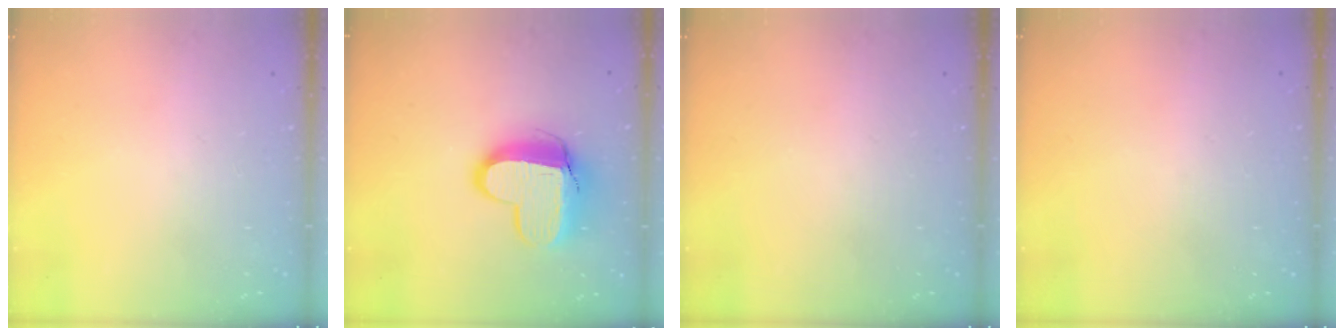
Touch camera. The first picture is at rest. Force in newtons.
{"total": 12.3, "press": 12.2, "slide": 1.3}
{"total": 0.0}
{"total": 0.0}